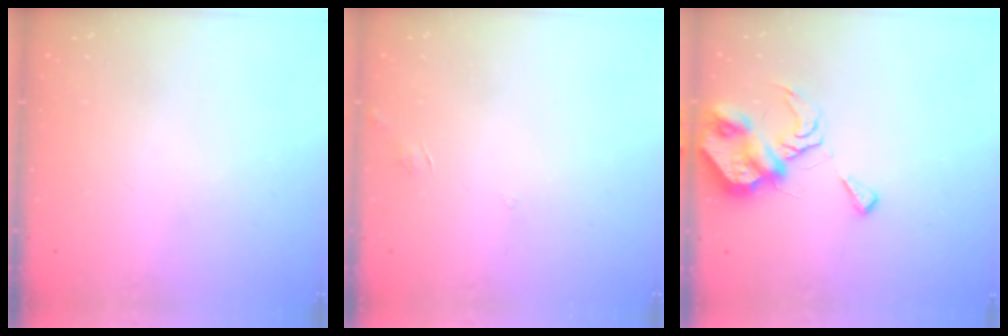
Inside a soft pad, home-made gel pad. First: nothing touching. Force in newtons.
{"total": 3.4, "press": 3.4, "slide": 0.3}
{"total": 9.0, "press": 8.9, "slide": 1.3}